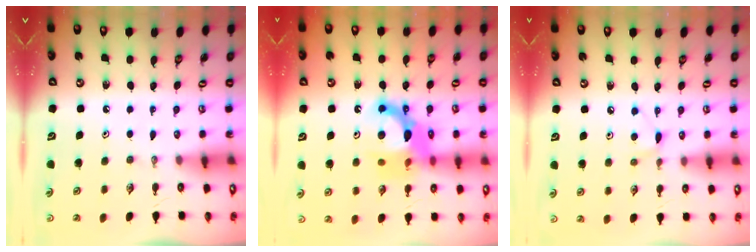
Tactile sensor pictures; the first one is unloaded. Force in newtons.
{"total": 13.5, "press": 13.5, "slide": 1.1}
{"total": 5.6, "press": 5.5, "slide": 0.7}